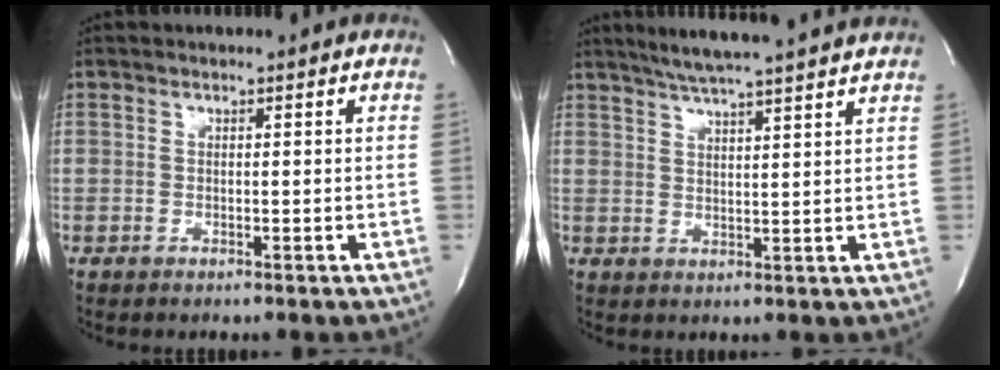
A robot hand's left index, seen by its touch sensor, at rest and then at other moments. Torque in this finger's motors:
{"motor_torque": [0.06, -0.42, 0.15, 0.05]}